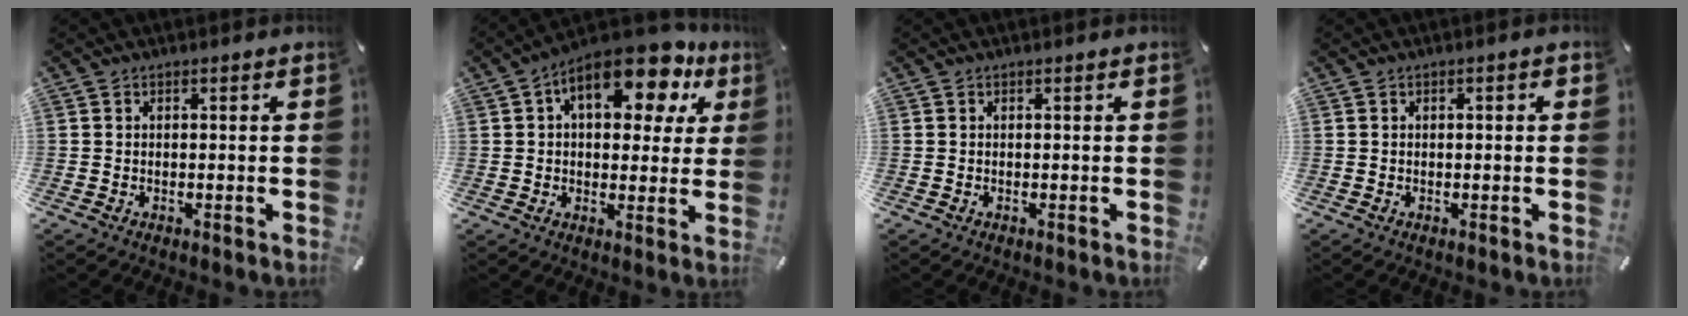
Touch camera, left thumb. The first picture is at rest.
{"total": 15.2, "force": [7.6, 7.5, 10.8], "torque": [-0.154, -0.035, 0.123]}
{"total": 0.0}
{"total": 1.2, "force": [-0.1, 0.5, 1.1], "torque": [-0.019, 0.003, -0.003]}